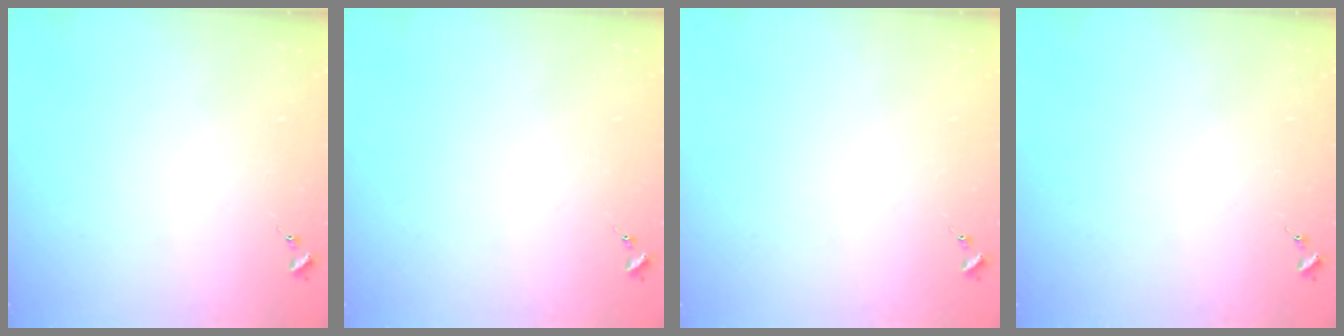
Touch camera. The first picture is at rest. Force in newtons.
{"total": 0.0}
{"total": 0.0}
{"total": 0.0}